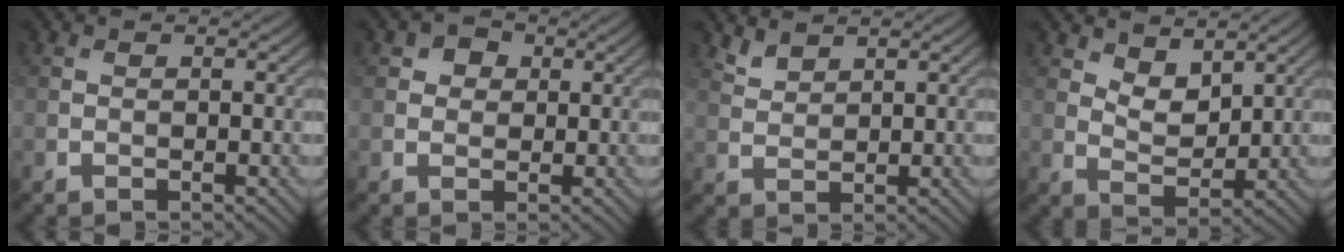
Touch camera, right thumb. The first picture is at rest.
{"total": 2.7, "force": [0.8, 2.3, 1.2], "torque": [-0.019, 0.004, 0.007]}
{"total": 2.4, "force": [2.1, 0.7, 0.8], "torque": [-0.026, -0.002, 0.052]}
{"total": 4.8, "force": [3.3, 2.2, 2.6], "torque": [-0.057, -0.010, 0.058]}